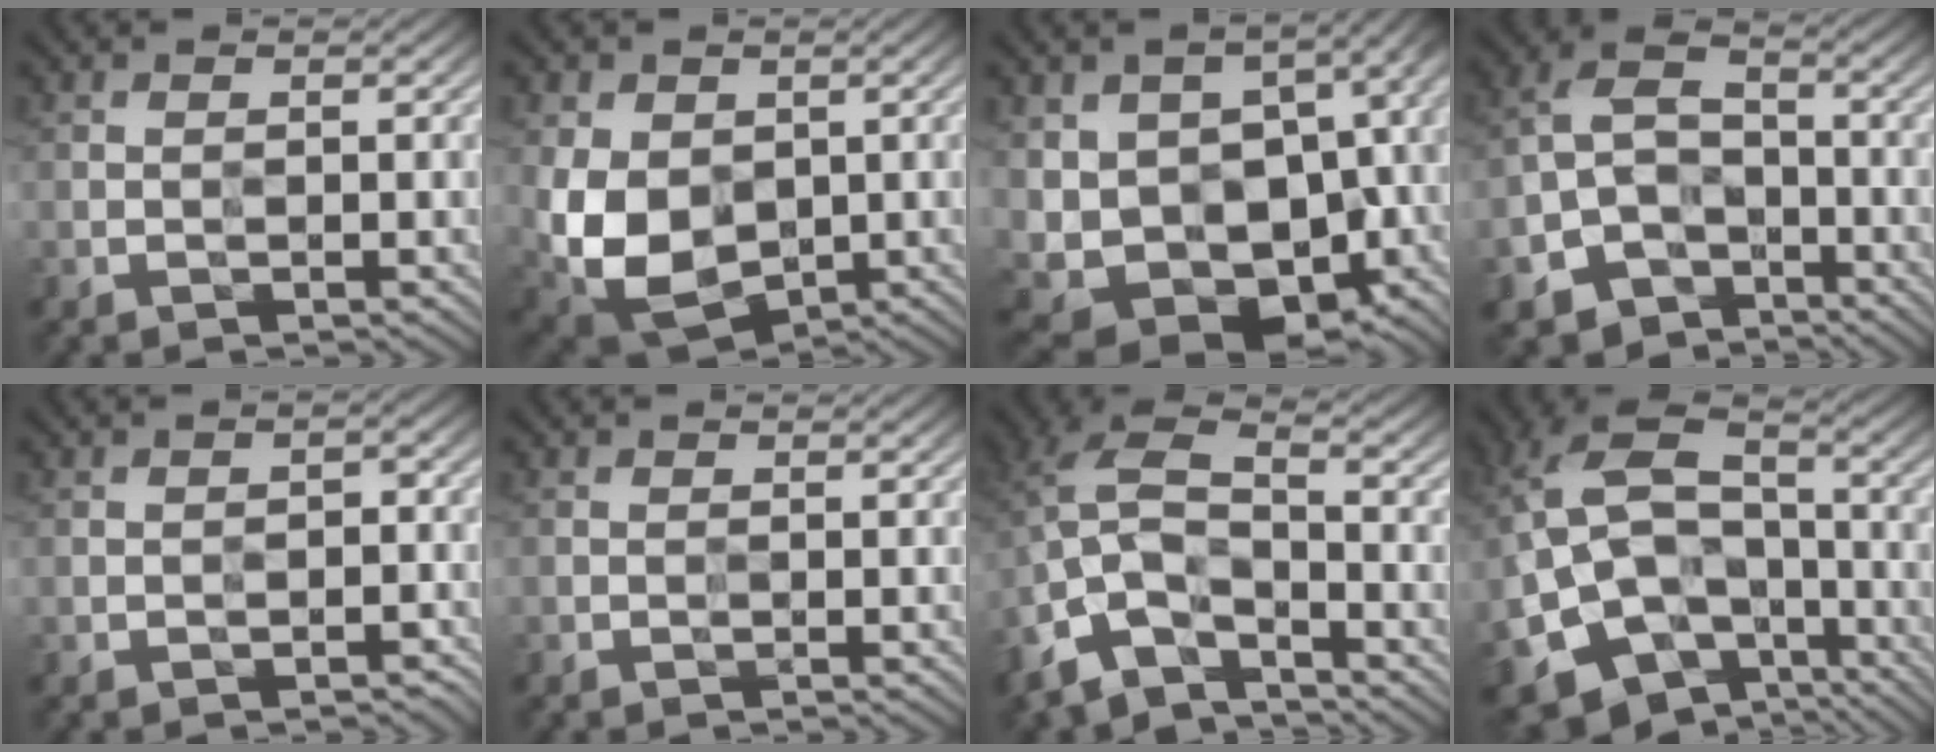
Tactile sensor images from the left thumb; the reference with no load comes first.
{"total": 11.2, "force": [-0.8, 8.3, 7.6], "torque": [-0.193, -0.033, -0.011]}
{"total": 18.3, "force": [-1.9, 13.1, 12.6], "torque": [-0.207, -0.043, 0.033]}
{"total": 8.8, "force": [-5.2, 5.9, 3.9], "torque": [-0.081, -0.022, -0.102]}
{"total": 3.1, "force": [-1.2, 2.0, 2.0], "torque": [-0.024, -0.006, -0.014]}
{"total": 0.0}
{"total": 10.2, "force": [-5.2, 4.4, 7.6], "torque": [-0.168, 0.002, -0.110]}
{"total": 18.3, "force": [-5.9, 12.4, 12.1], "torque": [-0.259, -0.017, -0.063]}